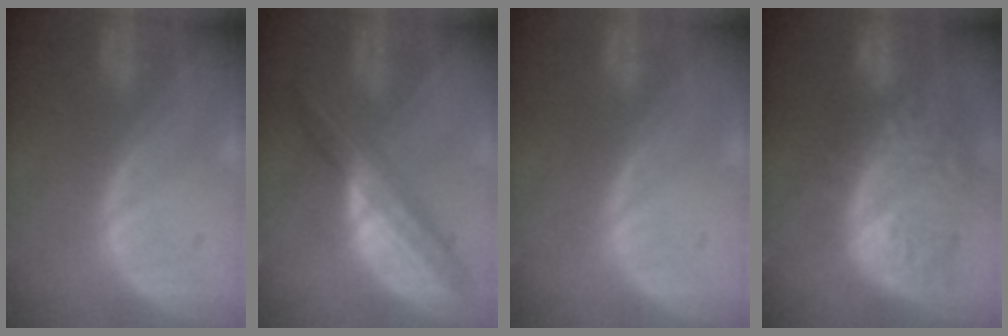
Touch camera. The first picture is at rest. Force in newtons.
{"total": 8.0, "press": 6.7, "slide": 4.3}
{"total": 0.0}
{"total": 12.1, "press": 10.8, "slide": 5.5}